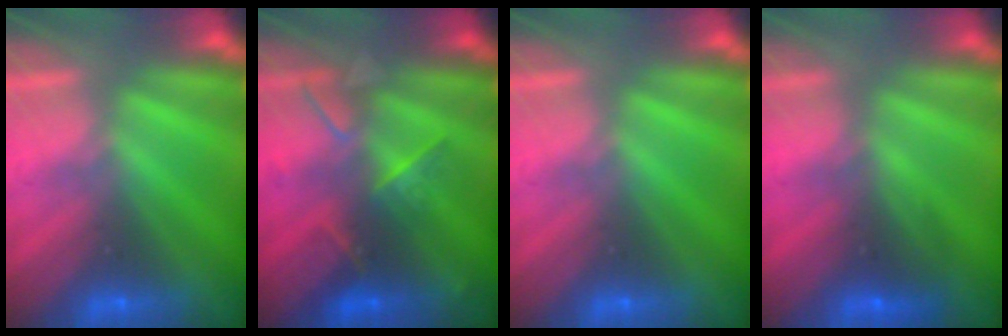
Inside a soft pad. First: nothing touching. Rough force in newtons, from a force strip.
{"total": 2.9}
{"total": 0.0}
{"total": 2.6}